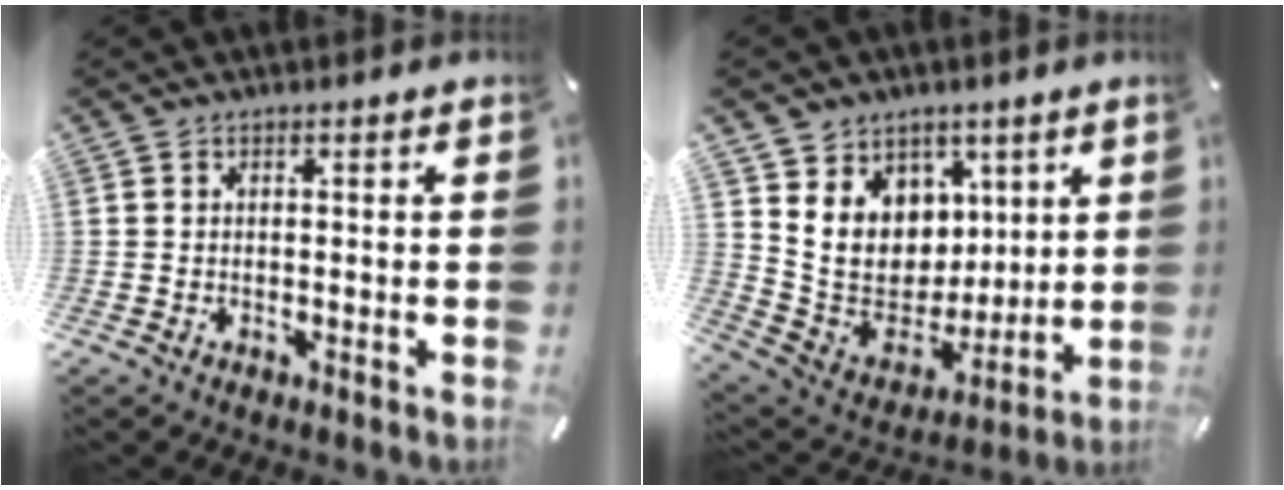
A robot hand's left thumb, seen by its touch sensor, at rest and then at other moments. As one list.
[{"total": 12.9, "force": [4.1, 11.7, 3.7], "torque": [-0.071, -0.041, 0.091]}]